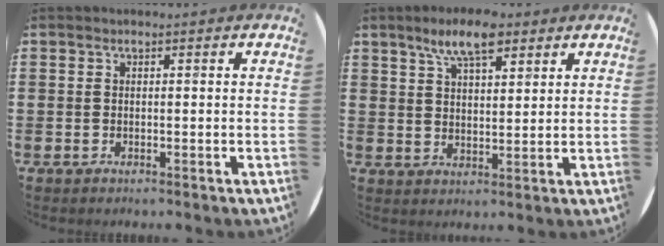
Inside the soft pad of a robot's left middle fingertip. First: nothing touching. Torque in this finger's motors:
{"motor_torque": [1.12, -1.01, 0.20, 0.15]}